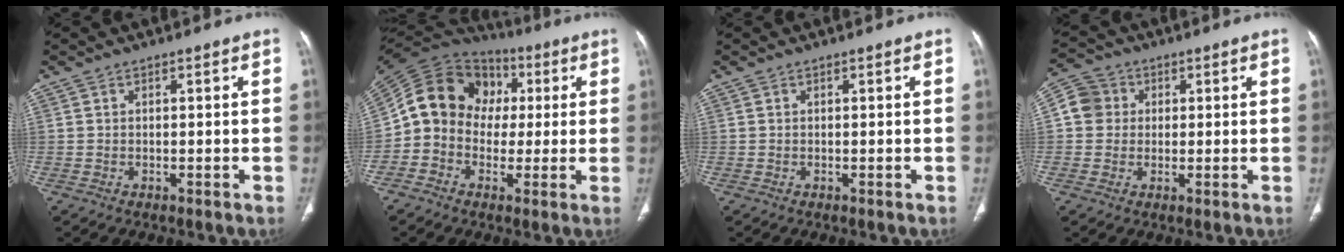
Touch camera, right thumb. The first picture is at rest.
{"total": 15.4, "force": [0.9, 13.2, 7.8], "torque": [-0.116, 0.042, 0.008]}
{"total": 0.0}
{"total": 6.3, "force": [1.0, 5.9, 1.9], "torque": [-0.019, 0.012, 0.011]}